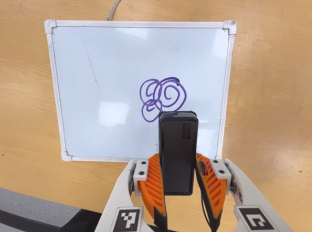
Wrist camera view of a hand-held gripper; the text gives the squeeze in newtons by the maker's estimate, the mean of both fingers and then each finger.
{"total": 4.2, "left": 2.8, "right": 5.6}